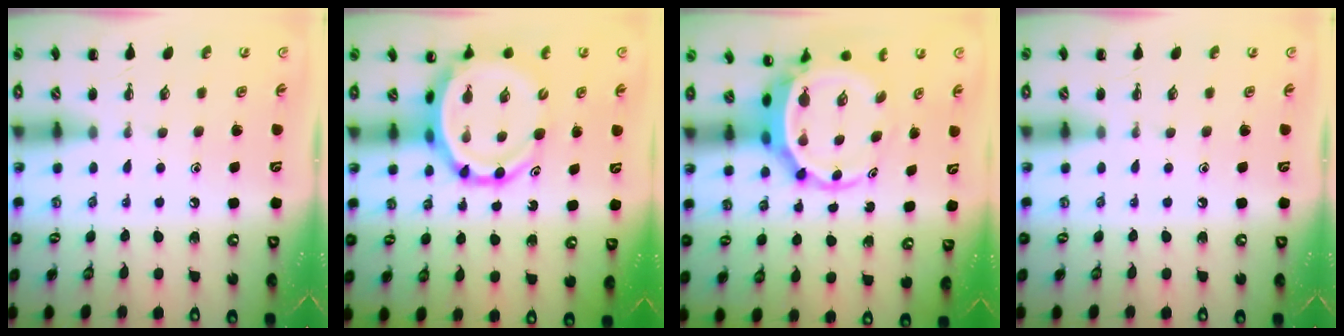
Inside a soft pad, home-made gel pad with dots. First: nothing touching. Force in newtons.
{"total": 11.6, "press": 11.1, "slide": 3.5}
{"total": 5.9, "press": 5.6, "slide": 1.8}
{"total": 0.0}